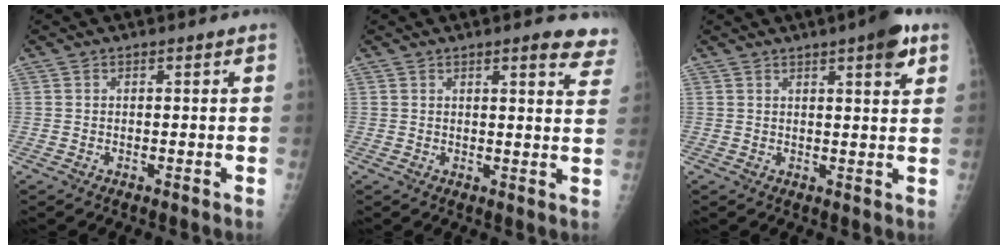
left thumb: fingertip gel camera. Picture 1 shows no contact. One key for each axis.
{"total": 8.3, "fx": 6.5, "fy": 1.9, "fz": 4.8, "tx": -0.029, "ty": -0.026, "tz": 0.058}
{"total": 6.3, "fx": 3.6, "fy": 1.2, "fz": 5.1, "tx": -0.062, "ty": -0.013, "tz": 0.045}